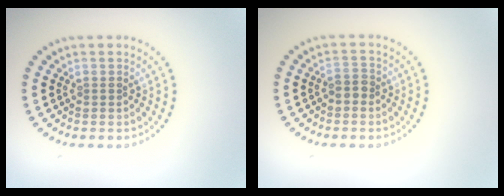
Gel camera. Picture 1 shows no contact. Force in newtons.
{"total": 1.2, "press": 1.1, "slide": 0.5}